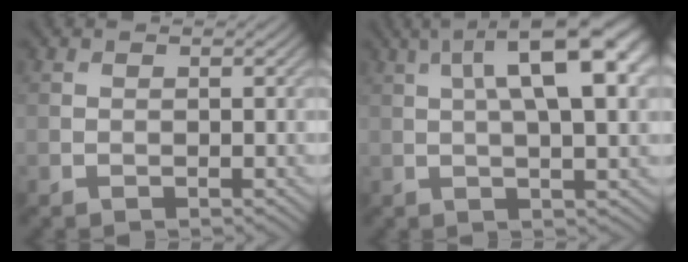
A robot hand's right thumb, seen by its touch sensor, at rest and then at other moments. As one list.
[{"total": 13.2, "force": [3.8, 4.4, 11.9], "torque": [-0.176, 0.017, 0.050]}]